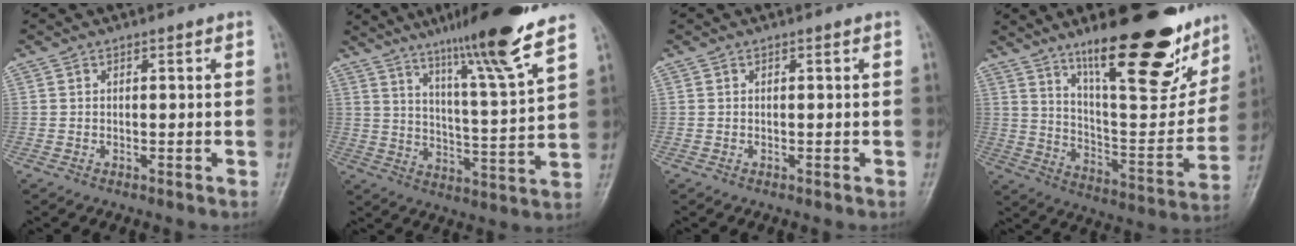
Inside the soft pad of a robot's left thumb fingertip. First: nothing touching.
{"total": 16.0, "force": [11.4, 0.0, 11.2], "torque": [-0.168, -0.062, 0.180]}
{"total": 0.0}
{"total": 26.4, "force": [16.8, 8.0, 18.7], "torque": [-0.226, -0.078, 0.264]}